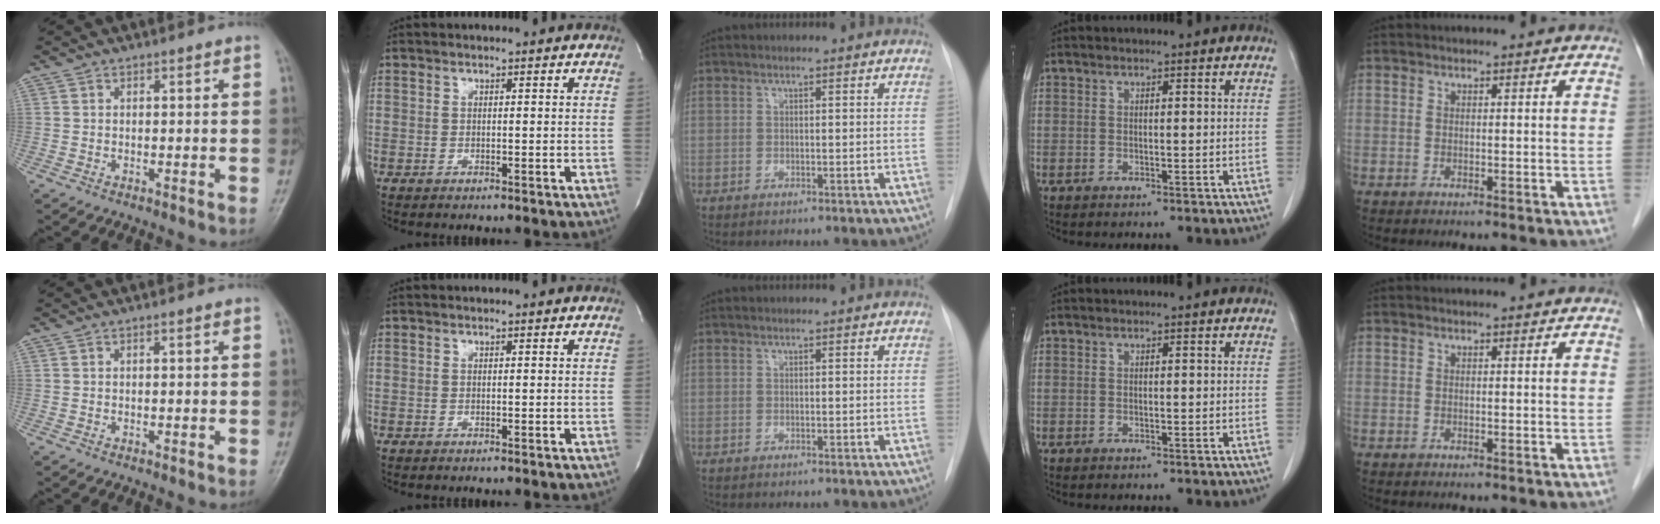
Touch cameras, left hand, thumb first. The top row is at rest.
{}